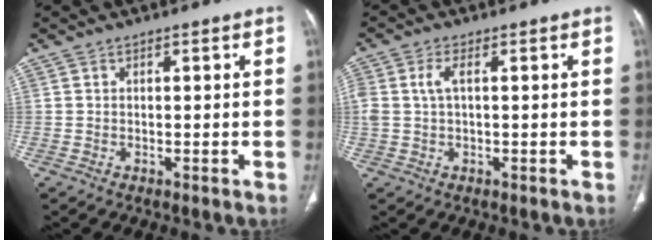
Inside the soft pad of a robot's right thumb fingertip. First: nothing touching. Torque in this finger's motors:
{"motor_torque": [-0.17, -0.36, 0.48, 0.26, 0.00]}